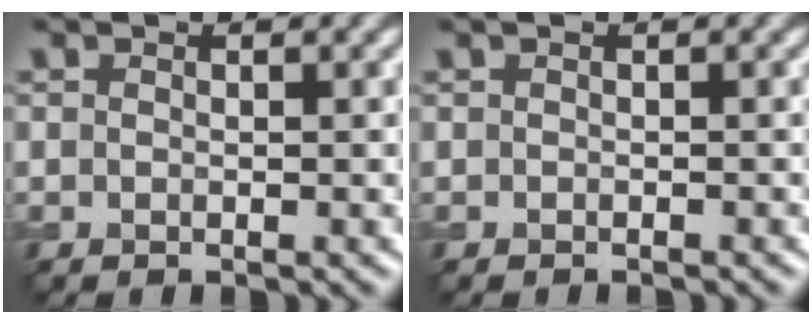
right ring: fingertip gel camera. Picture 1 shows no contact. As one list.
[{"total": 0.8, "force": [-0.6, 0.2, 0.5], "torque": [0.000, 0.000, -0.012]}]